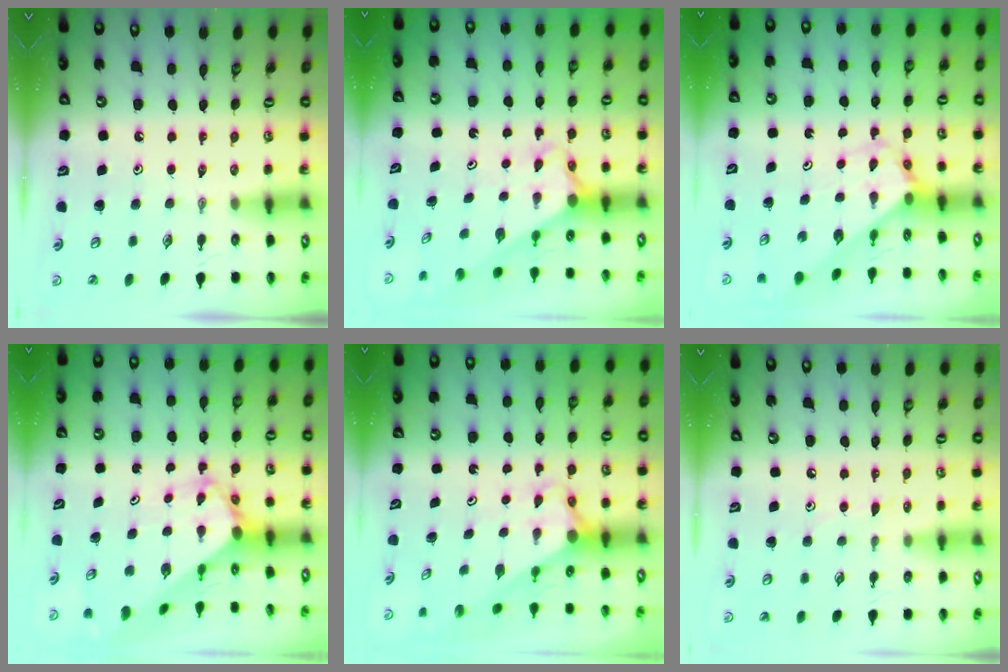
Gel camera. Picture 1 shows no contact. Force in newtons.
{"total": 2.7, "press": 2.7, "slide": 0.1}
{"total": 2.9, "press": 2.9, "slide": 0.1}
{"total": 3.0, "press": 2.9, "slide": 0.4}
{"total": 2.7, "press": 2.7, "slide": 0.0}
{"total": 4.4, "press": 4.4, "slide": 0.4}